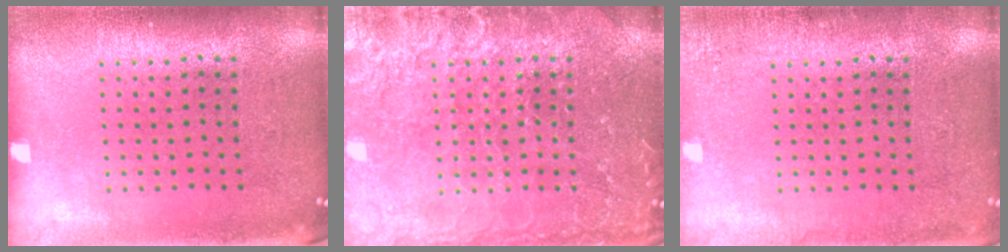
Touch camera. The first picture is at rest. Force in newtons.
{"total": 4.0, "press": 4.0, "slide": 0.5}
{"total": 1.8, "press": 1.8, "slide": 0.3}